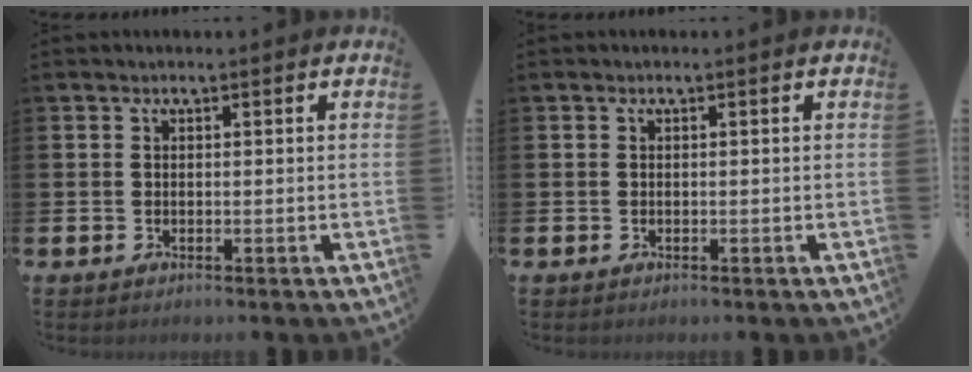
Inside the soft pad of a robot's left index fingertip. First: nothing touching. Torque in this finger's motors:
{"motor_torque": [0.00, 0.00, 0.00, 0.00]}